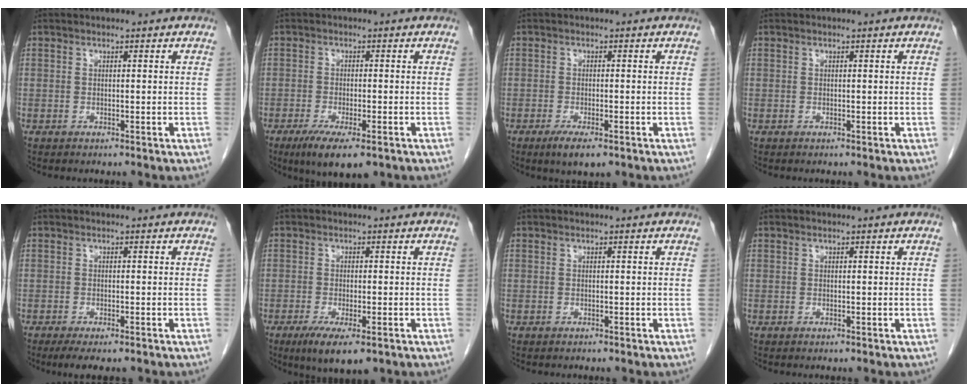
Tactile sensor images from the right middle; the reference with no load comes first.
{"total": 8.0, "force": [-5.0, 2.0, 5.9], "torque": [-0.094, -0.017, -0.077]}
{"total": 4.2, "force": [-2.5, 1.0, 3.1], "torque": [-0.055, -0.007, -0.038]}
{"total": 0.0}
{"total": 5.2, "force": [-4.0, 1.3, 3.0], "torque": [-0.042, -0.010, -0.059]}
{"total": 6.7, "force": [-3.9, 1.8, 5.2], "torque": [-0.083, -0.016, -0.060]}
{"total": 0.0}
{"total": 0.0}